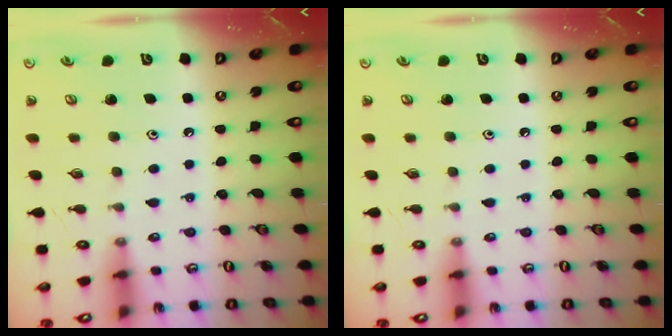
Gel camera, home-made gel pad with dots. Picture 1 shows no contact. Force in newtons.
{"total": 0.0}